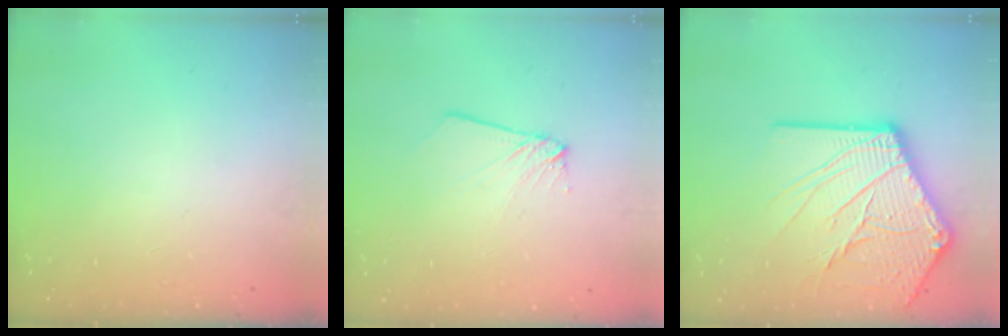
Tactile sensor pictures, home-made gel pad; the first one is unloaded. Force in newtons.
{"total": 3.3, "press": 3.3, "slide": 0.4}
{"total": 21.3, "press": 21.1, "slide": 2.7}